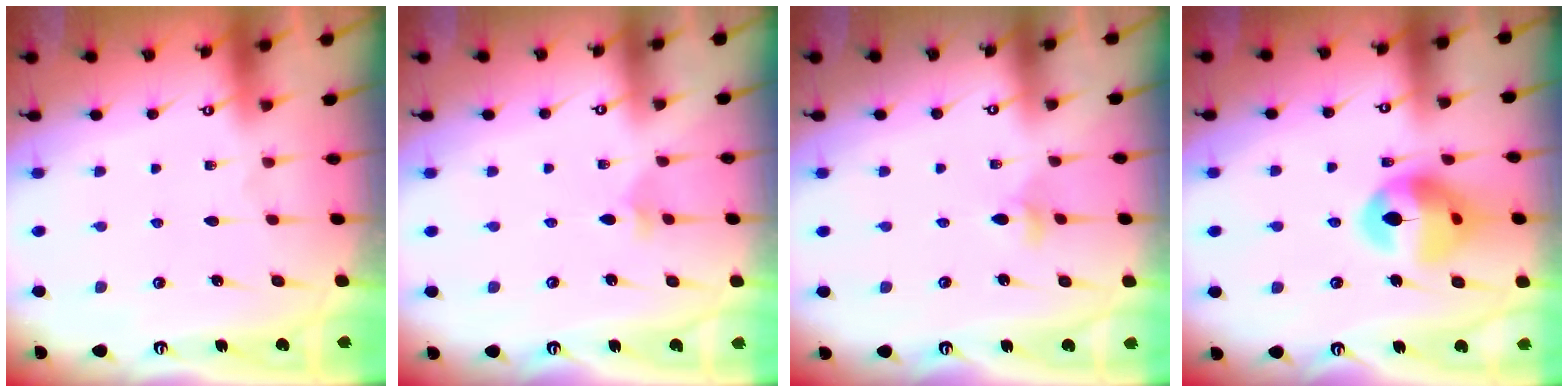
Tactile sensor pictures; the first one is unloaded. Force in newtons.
{"total": 2.2, "press": 2.1, "slide": 0.6}
{"total": 3.2, "press": 3.2, "slide": 0.4}
{"total": 15.0, "press": 14.9, "slide": 1.7}